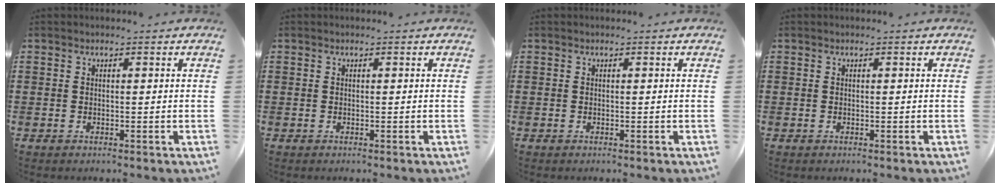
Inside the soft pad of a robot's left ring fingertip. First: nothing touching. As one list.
[{"total": 0.0}, {"total": 0.0}, {"total": 0.0}]